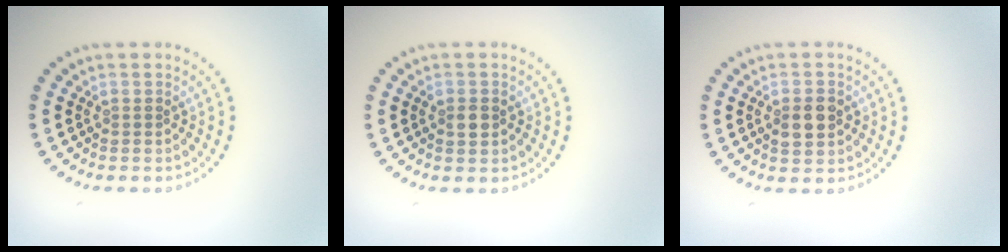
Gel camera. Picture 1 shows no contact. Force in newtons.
{"total": 1.8, "press": 1.8, "slide": 0.1}
{"total": 2.9, "press": 2.9, "slide": 0.1}